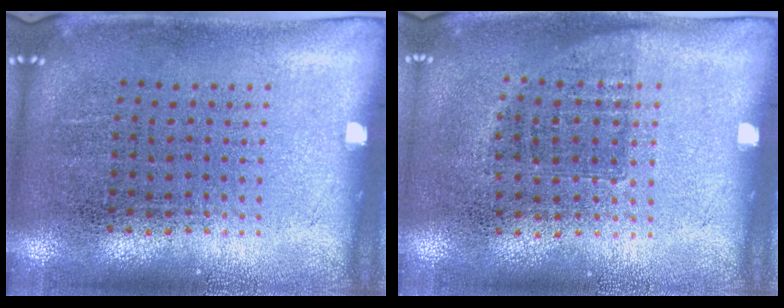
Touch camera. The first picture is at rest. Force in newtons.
{"total": 0.7, "press": 0.6, "slide": 0.4}